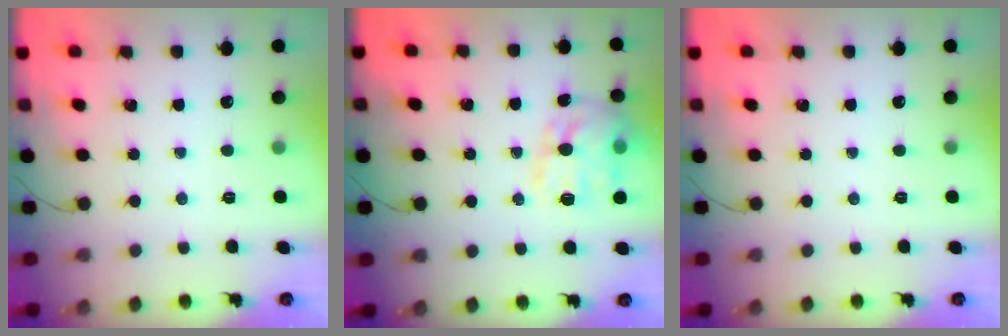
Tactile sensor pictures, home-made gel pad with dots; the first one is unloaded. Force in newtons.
{"total": 15.8, "press": 15.7, "slide": 1.0}
{"total": 0.0}